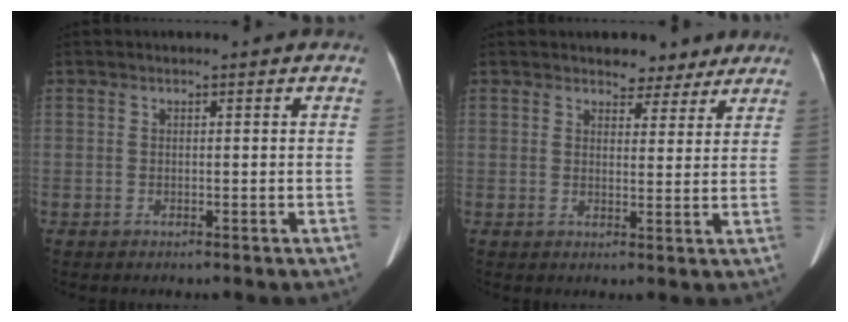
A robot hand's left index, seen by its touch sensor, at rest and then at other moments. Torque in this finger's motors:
{"motor_torque": [0.96, -1.18, 0.09, 0.03]}